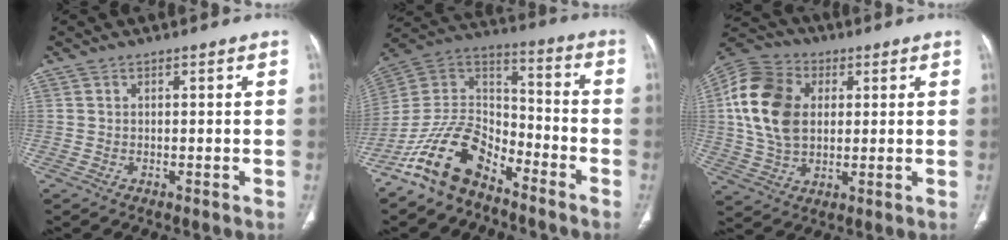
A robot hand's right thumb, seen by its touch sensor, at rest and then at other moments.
{"total": 15.1, "force": [-10.4, 8.0, 7.6], "torque": [-0.123, 0.089, -0.206]}
{"total": 16.2, "force": [2.7, 11.4, 11.1], "torque": [-0.205, 0.009, 0.046]}